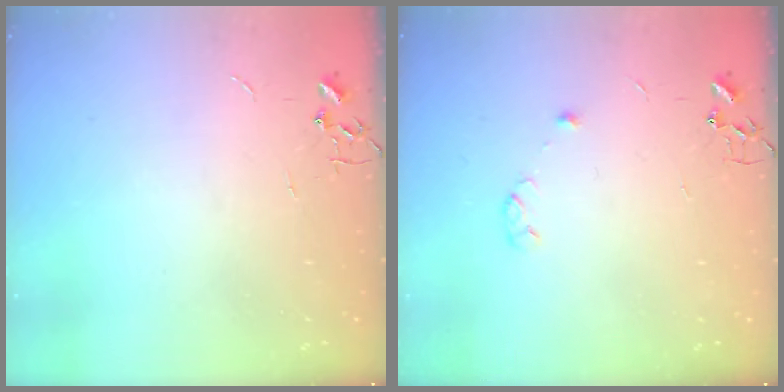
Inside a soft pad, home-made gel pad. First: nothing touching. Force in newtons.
{"total": 4.3, "press": 4.2, "slide": 0.7}